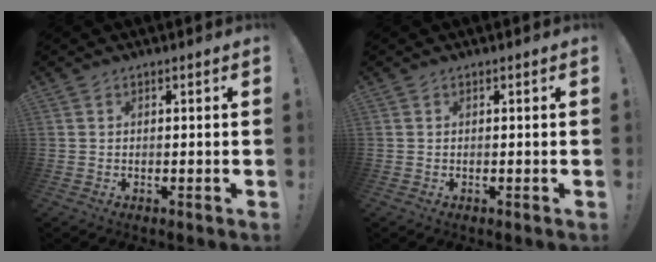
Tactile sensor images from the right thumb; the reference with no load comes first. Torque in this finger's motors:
{"motor_torque": [0.00, 0.00, 0.00, 0.00, 0.00]}